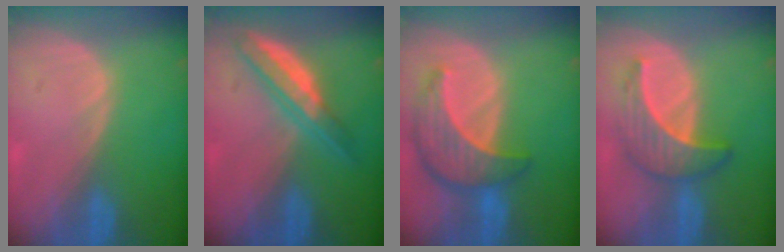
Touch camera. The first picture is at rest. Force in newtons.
{"total": 5.8, "press": 5.5, "slide": 1.9}
{"total": 8.7, "press": 7.8, "slide": 3.8}
{"total": 6.9, "press": 6.4, "slide": 2.8}